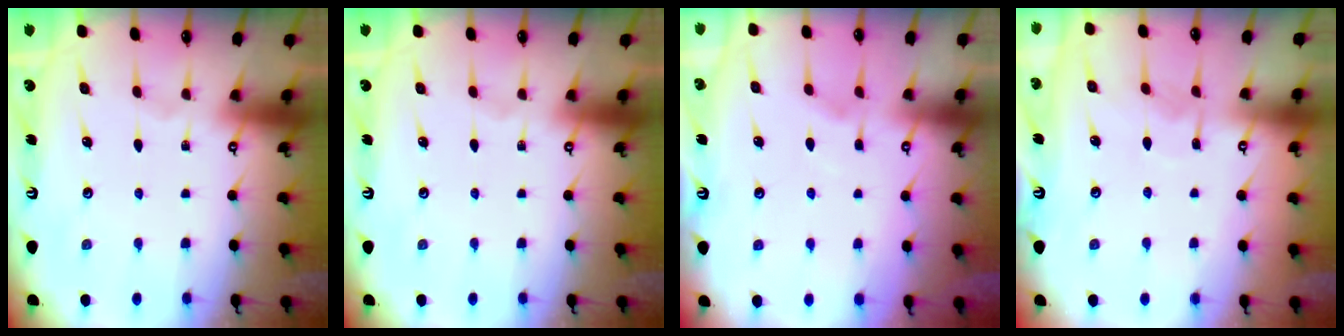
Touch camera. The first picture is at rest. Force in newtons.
{"total": 0.0}
{"total": 2.8, "press": 2.8, "slide": 0.5}
{"total": 5.4, "press": 5.4, "slide": 0.6}